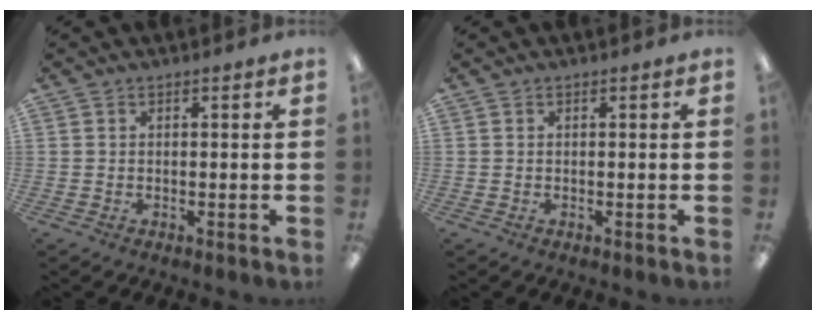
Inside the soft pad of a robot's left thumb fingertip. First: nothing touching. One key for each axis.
{"total": 0.0}